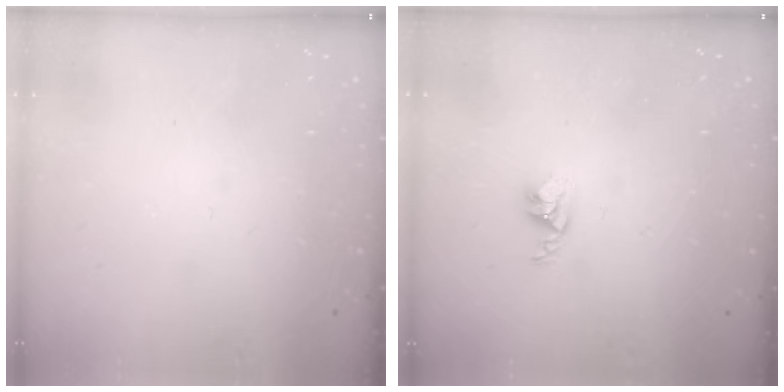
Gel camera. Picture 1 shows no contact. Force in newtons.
{"total": 2.9, "press": 2.9, "slide": 0.4}